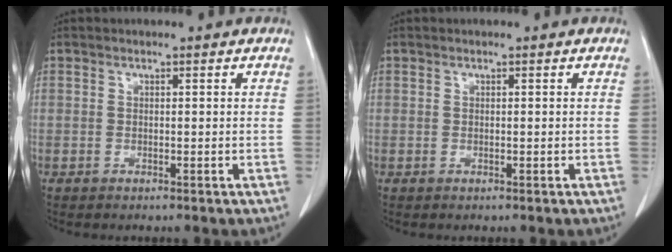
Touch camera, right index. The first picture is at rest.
{"total": 0.0}